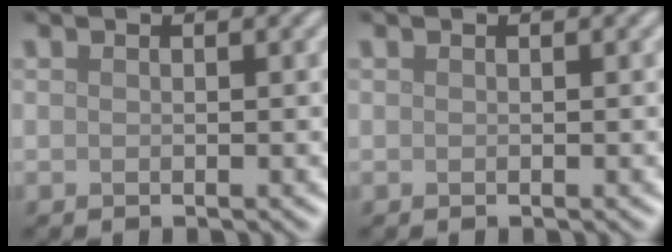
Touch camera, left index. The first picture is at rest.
{"total": 0.0}